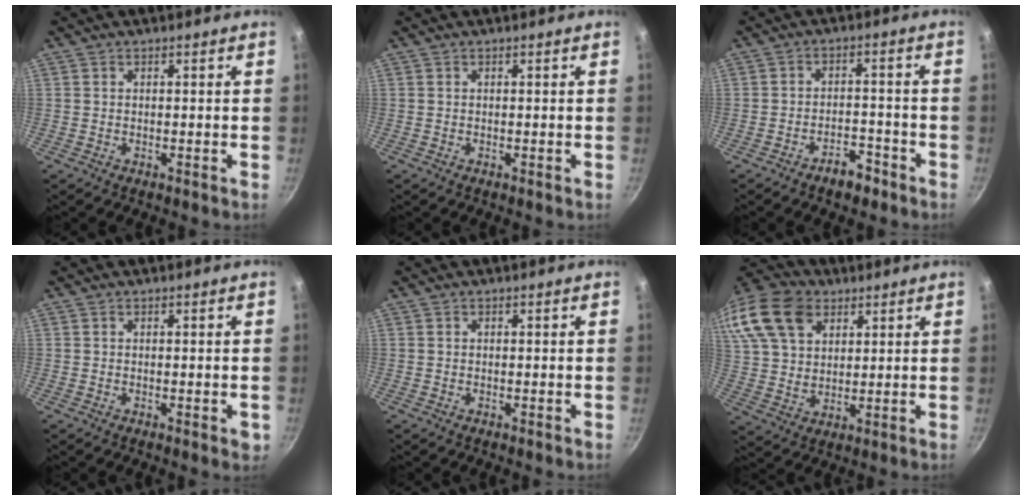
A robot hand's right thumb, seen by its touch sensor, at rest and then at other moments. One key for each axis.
{"total": 0.0}
{"total": 4.8, "fx": -3.5, "fy": 2.3, "fz": 2.3, "tx": -0.021, "ty": 0.033, "tz": -0.049}
{"total": 1.6, "fx": -0.4, "fy": 0.5, "fz": 1.5, "tx": -0.019, "ty": -0.002, "tz": -0.005}
{"total": 0.0}
{"total": 21.8, "fx": 10.6, "fy": 14.7, "fz": 12.2, "tx": -0.268, "ty": 0.018, "tz": 0.199}